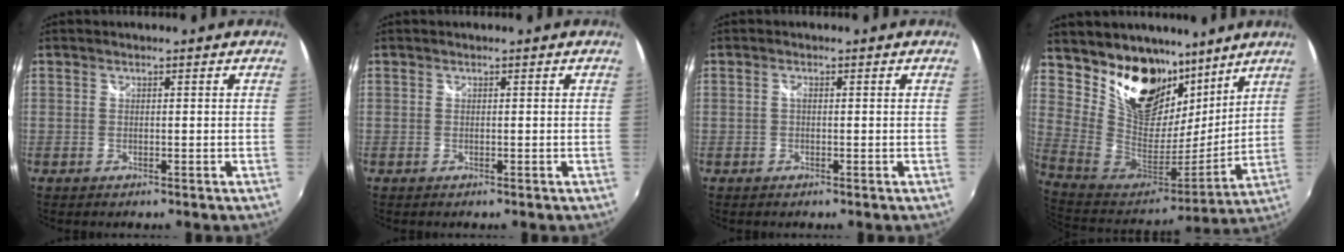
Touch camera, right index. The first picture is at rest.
{"total": 0.0}
{"total": 0.6, "force": [-0.1, 0.4, 0.5], "torque": [-0.008, 0.002, -0.004]}
{"total": 23.2, "force": [14.9, 14.1, 10.9], "torque": [-0.243, 0.003, 0.279]}